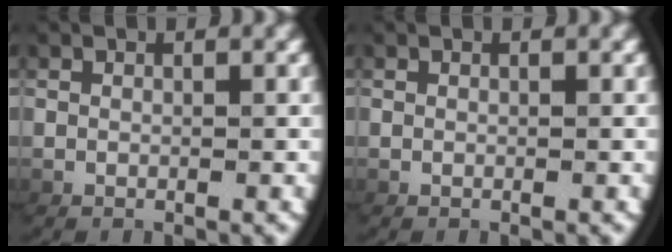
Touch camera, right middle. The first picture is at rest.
{"total": 0.0}